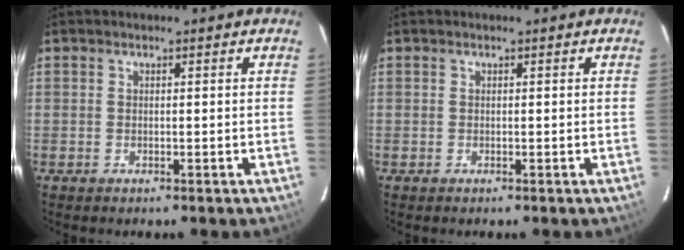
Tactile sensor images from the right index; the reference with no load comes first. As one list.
[{"total": 0.0}]